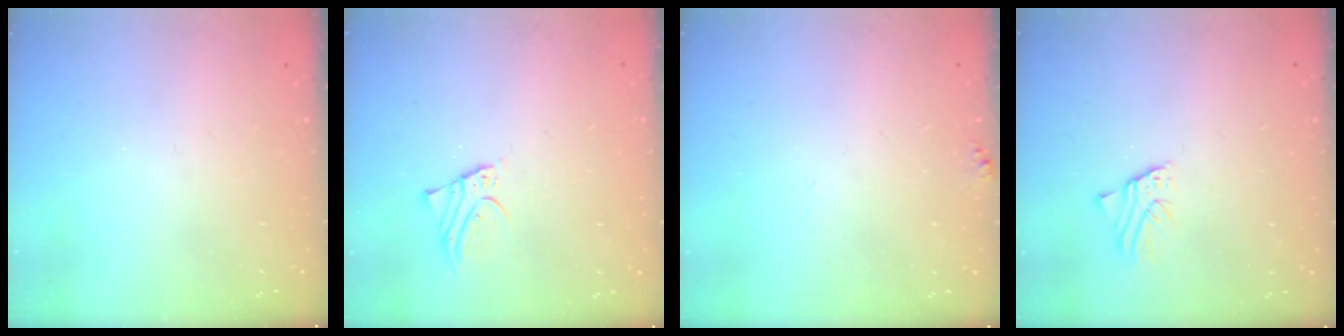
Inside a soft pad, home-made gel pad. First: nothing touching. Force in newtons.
{"total": 2.4, "press": 2.4, "slide": 0.1}
{"total": 5.0, "press": 4.9, "slide": 0.5}
{"total": 1.4, "press": 1.4, "slide": 0.0}